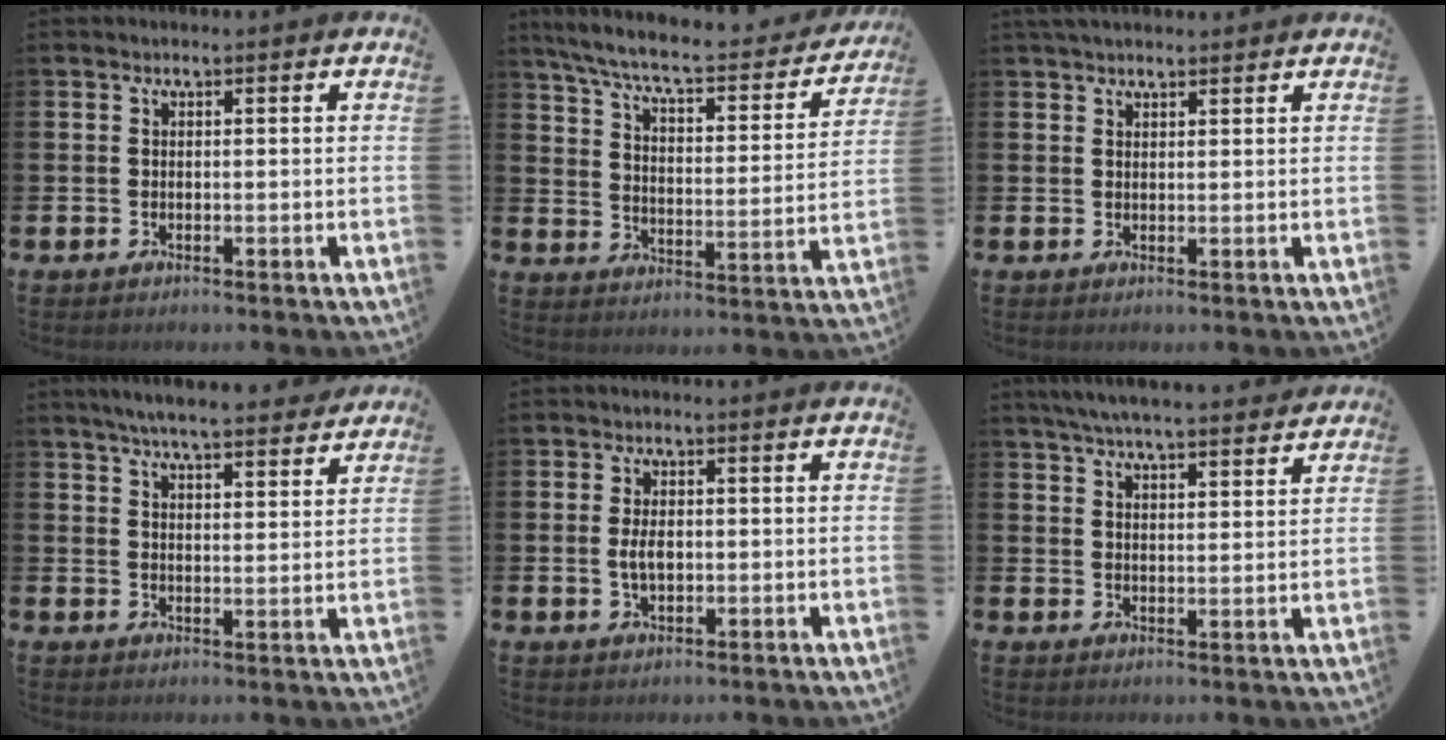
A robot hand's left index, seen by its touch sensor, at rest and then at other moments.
{"total": 7.6, "force": [6.7, 1.2, 3.2], "torque": [-0.093, -0.048, 0.110]}
{"total": 2.3, "force": [2.1, 0.6, 0.7], "torque": [-0.006, -0.003, 0.036]}
{"total": 6.1, "force": [5.8, 0.3, 1.7], "torque": [-0.042, -0.031, 0.102]}
{"total": 3.2, "force": [0.0, 1.8, 2.7], "torque": [-0.038, 0.001, -0.005]}
{"total": 5.9, "force": [5.7, 0.2, 1.5], "torque": [-0.046, -0.025, 0.102]}